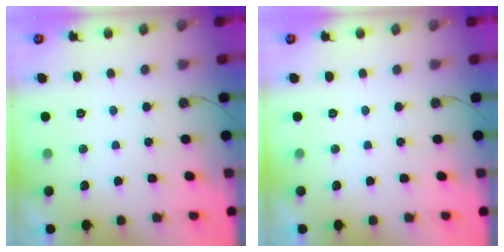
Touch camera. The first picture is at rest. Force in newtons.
{"total": 0.0}